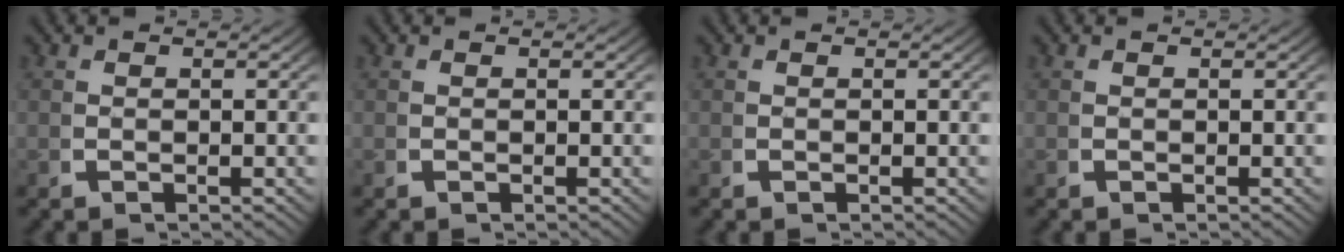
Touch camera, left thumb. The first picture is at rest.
{"total": 0.0}
{"total": 0.0}
{"total": 0.0}